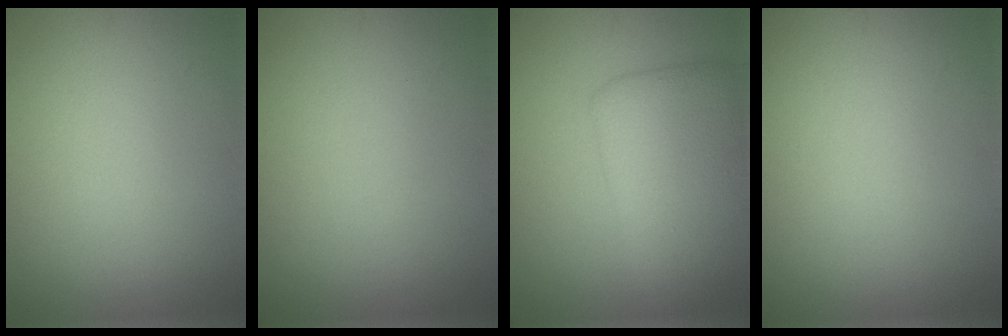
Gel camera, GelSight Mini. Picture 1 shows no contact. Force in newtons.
{"total": 0.0}
{"total": 6.9, "press": 6.9, "slide": 0.1}
{"total": 0.0}